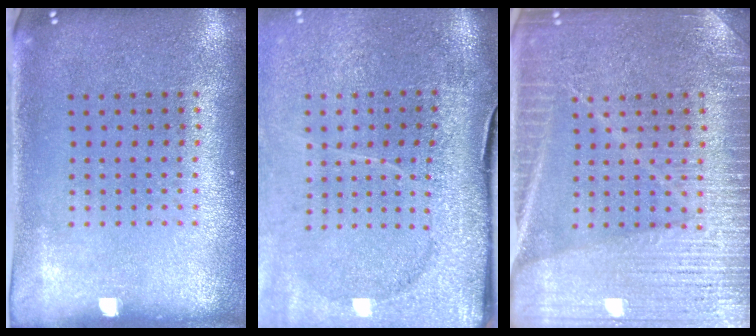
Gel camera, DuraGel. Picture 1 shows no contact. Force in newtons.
{"total": 4.4, "press": 3.5, "slide": 2.6}
{"total": 3.7, "press": 3.7, "slide": 0.6}